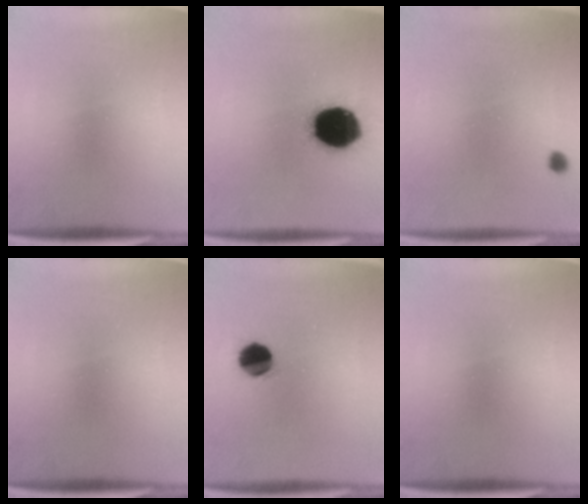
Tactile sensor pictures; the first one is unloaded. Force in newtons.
{"total": 19.1}
{"total": 0.9}
{"total": 0.0}
{"total": 7.6}
{"total": 0.0}